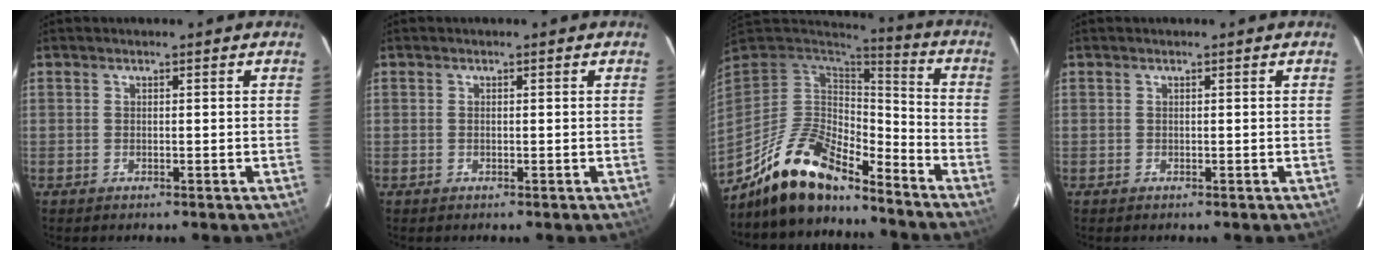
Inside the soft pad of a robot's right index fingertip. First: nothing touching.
{"total": 0.0}
{"total": 16.5, "force": [-13.0, 5.3, 8.7], "torque": [-0.182, -0.011, -0.240]}
{"total": 0.0}